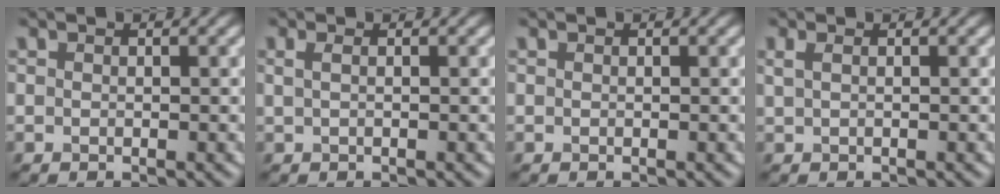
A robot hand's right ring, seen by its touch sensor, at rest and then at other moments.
{"total": 1.3, "force": [0.5, 0.6, 1.0], "torque": [-0.018, -0.001, 0.001]}
{"total": 0.0}
{"total": 1.1, "force": [0.5, 0.4, 0.8], "torque": [-0.020, 0.000, 0.009]}